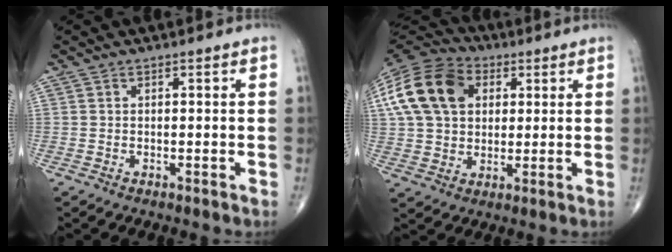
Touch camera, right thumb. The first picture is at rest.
{"total": 20.2, "force": [5.5, 14.6, 12.8], "torque": [-0.256, 0.025, 0.095]}